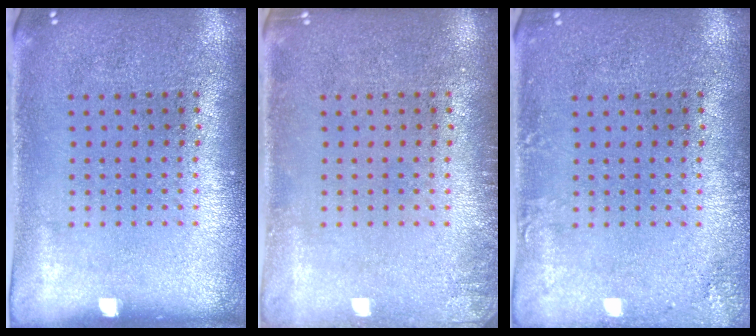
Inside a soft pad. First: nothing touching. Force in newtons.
{"total": 1.1, "press": 1.1, "slide": 0.2}
{"total": 1.5, "press": 1.5, "slide": 0.1}